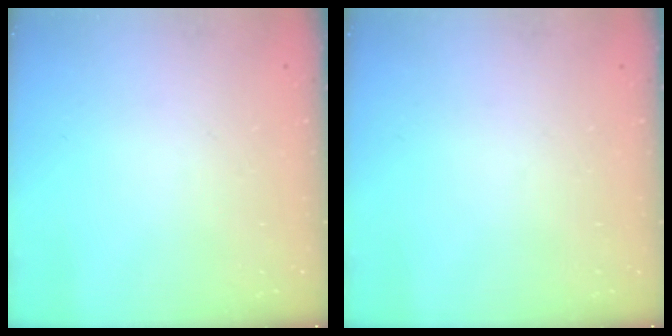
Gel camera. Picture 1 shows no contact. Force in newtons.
{"total": 0.0}